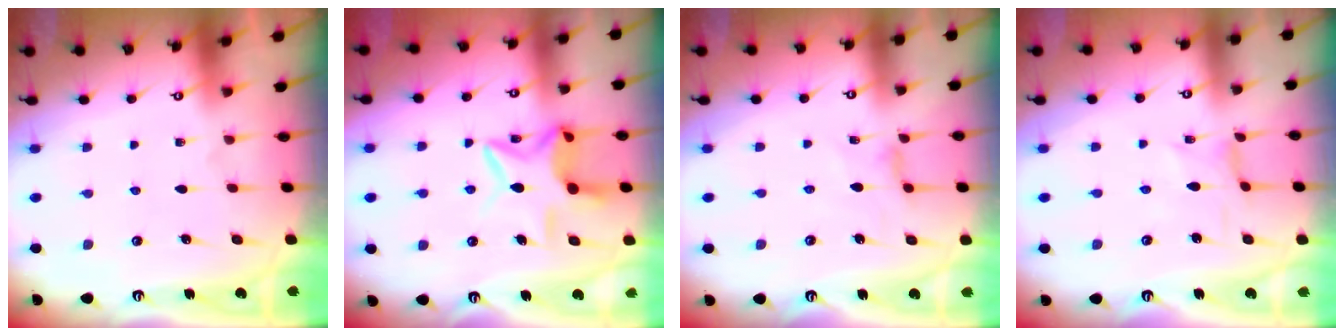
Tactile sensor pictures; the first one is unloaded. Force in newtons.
{"total": 9.6, "press": 9.5, "slide": 0.9}
{"total": 2.8, "press": 2.8, "slide": 0.3}
{"total": 0.0}